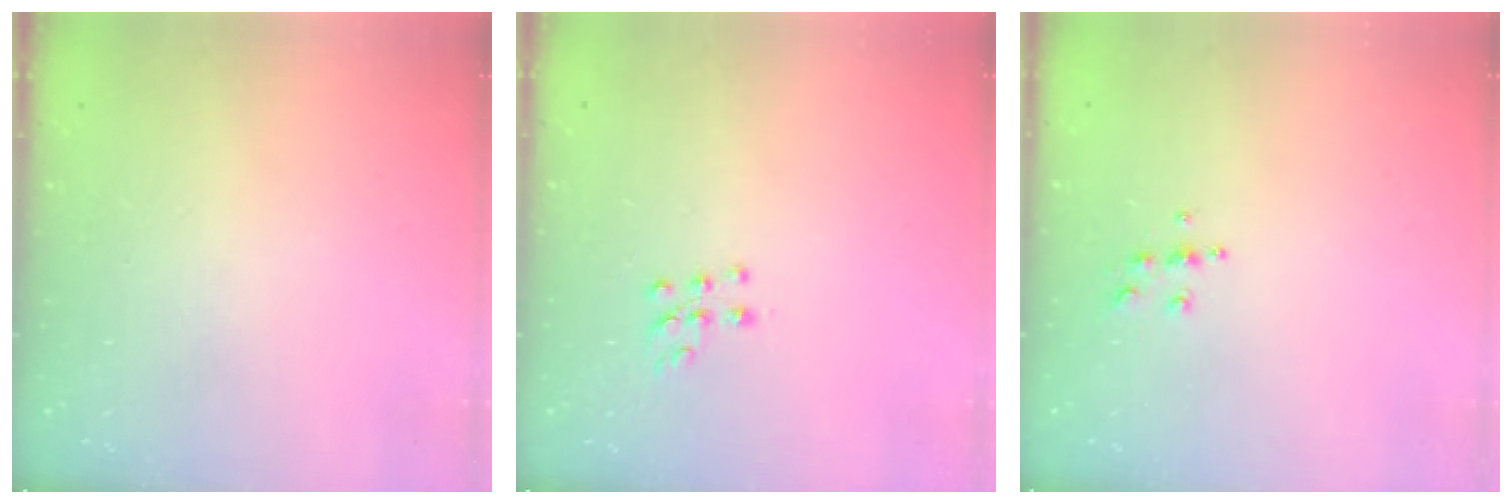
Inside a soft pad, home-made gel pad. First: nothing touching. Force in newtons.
{"total": 6.9, "press": 6.8, "slide": 0.6}
{"total": 5.6, "press": 5.6, "slide": 0.4}